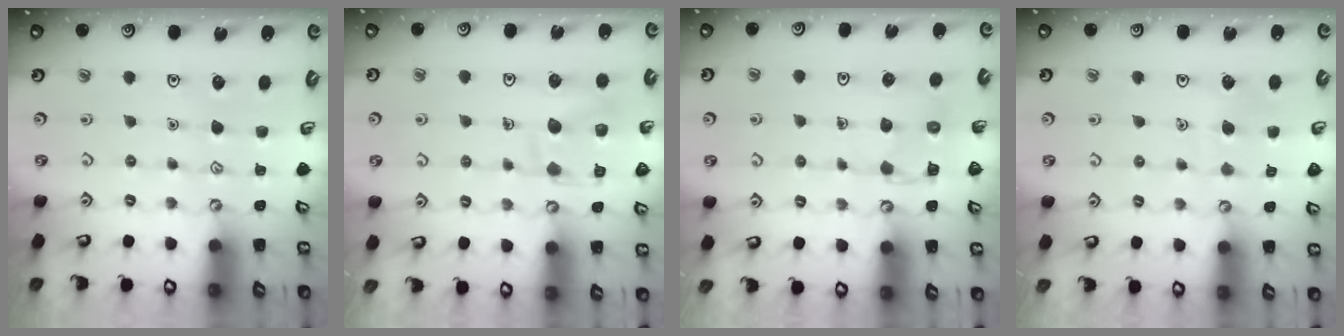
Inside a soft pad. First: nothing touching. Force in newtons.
{"total": 11.5, "press": 11.5, "slide": 1.0}
{"total": 5.1, "press": 5.1, "slide": 0.3}
{"total": 4.7, "press": 4.6, "slide": 0.4}